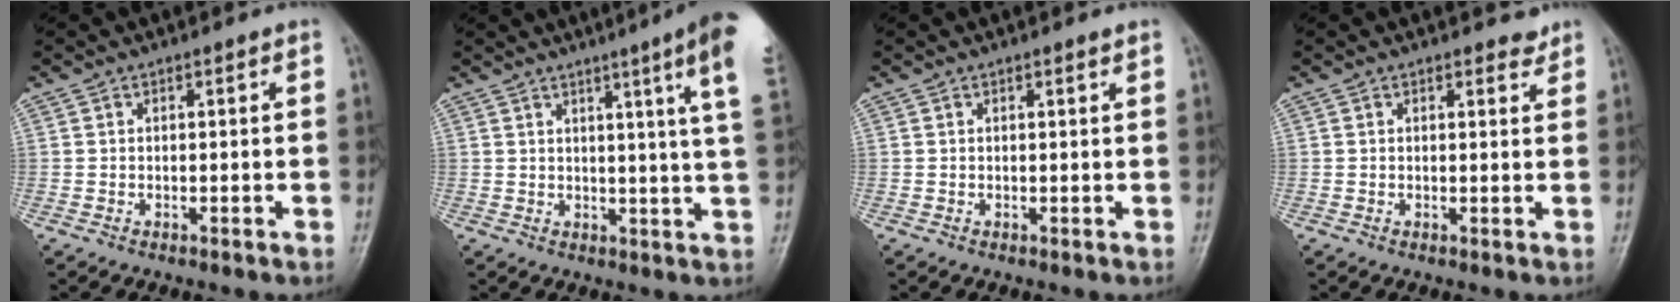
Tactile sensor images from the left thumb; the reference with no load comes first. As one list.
[{"total": 11.9, "force": [6.1, -0.7, 10.2], "torque": [-0.132, -0.026, 0.060]}, {"total": 0.7, "force": [0.5, 0.0, 0.5], "torque": [-0.009, -0.003, 0.008]}, {"total": 1.7, "force": [1.5, 0.7, 0.5], "torque": [0.004, -0.011, 0.015]}]